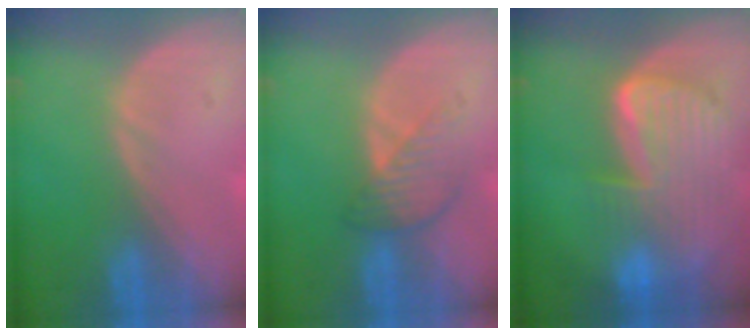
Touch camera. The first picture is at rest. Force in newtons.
{"total": 4.3, "press": 3.8, "slide": 1.9}
{"total": 9.7, "press": 8.3, "slide": 5.1}